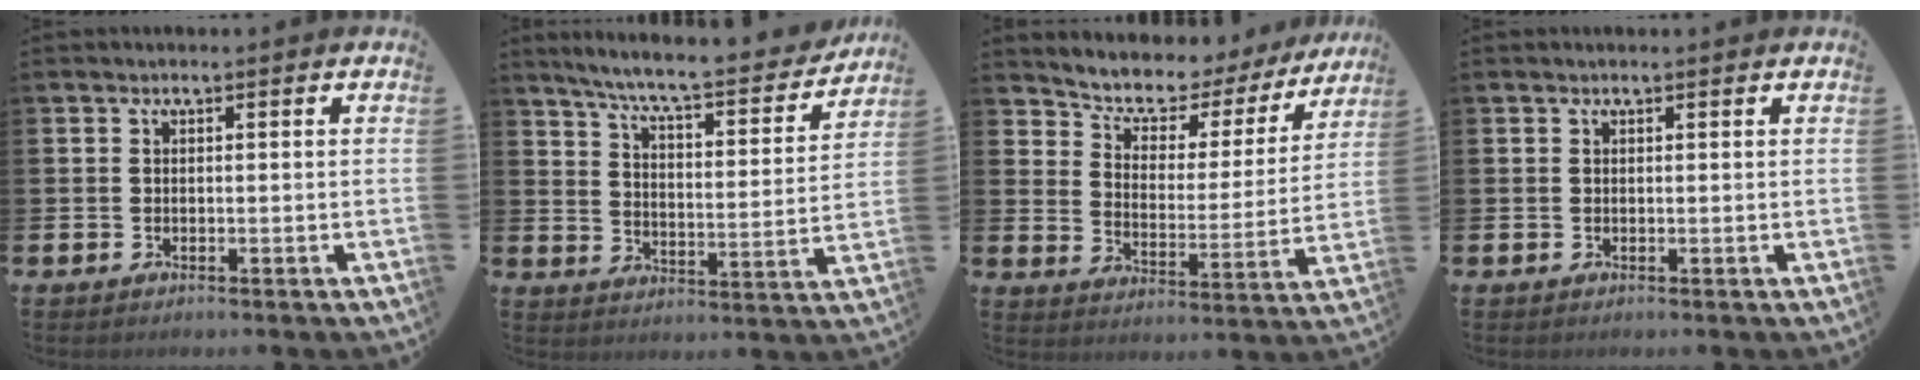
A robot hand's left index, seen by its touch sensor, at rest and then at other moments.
{"total": 7.8, "force": [7.2, 0.6, 3.0], "torque": [-0.080, -0.057, 0.118]}
{"total": 6.3, "force": [5.6, 2.6, 1.2], "torque": [-0.060, -0.042, 0.091]}
{"total": 0.0}